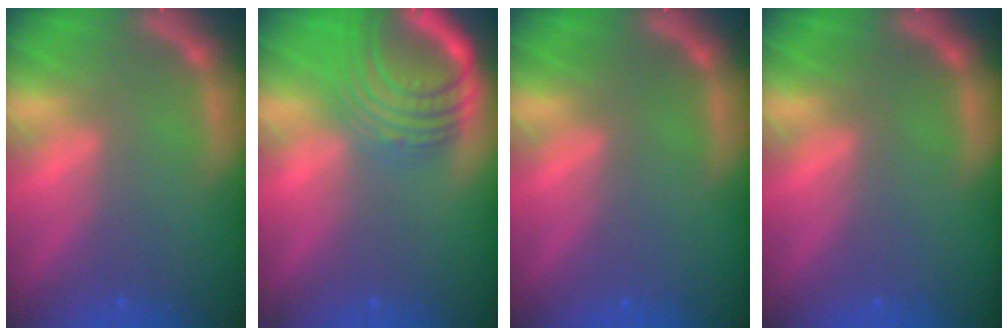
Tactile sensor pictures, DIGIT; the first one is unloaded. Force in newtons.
{"total": 9.1}
{"total": 0.0}
{"total": 0.0}